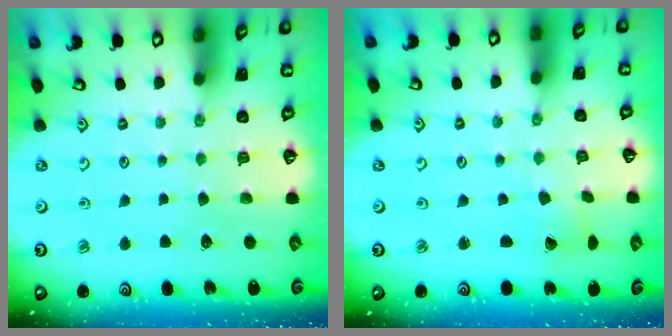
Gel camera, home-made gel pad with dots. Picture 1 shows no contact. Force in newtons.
{"total": 2.9, "press": 2.9, "slide": 0.3}